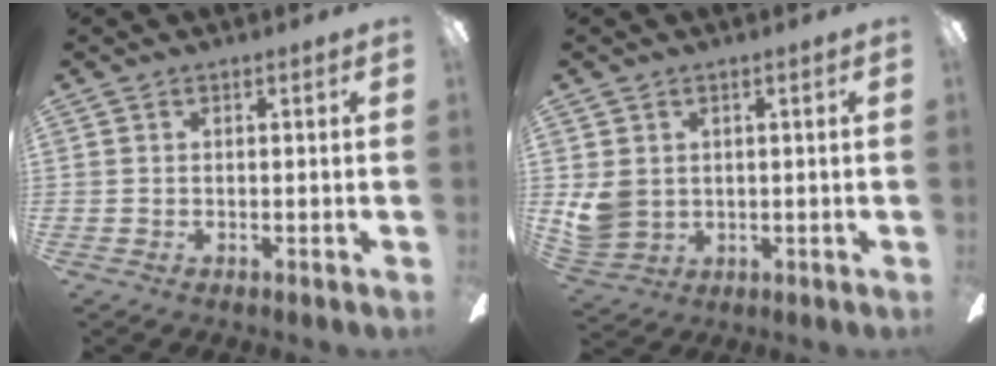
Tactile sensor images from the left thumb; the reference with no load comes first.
{"total": 6.1, "force": [1.3, 5.3, 2.7], "torque": [-0.063, 0.007, 0.028]}